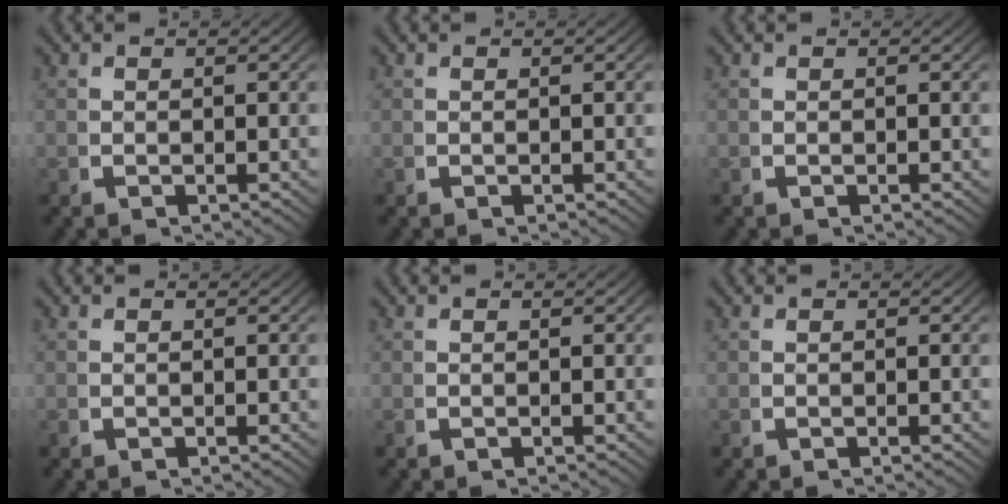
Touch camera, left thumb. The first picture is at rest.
{"total": 0.0}
{"total": 0.0}
{"total": 0.0}
{"total": 0.0}
{"total": 0.0}